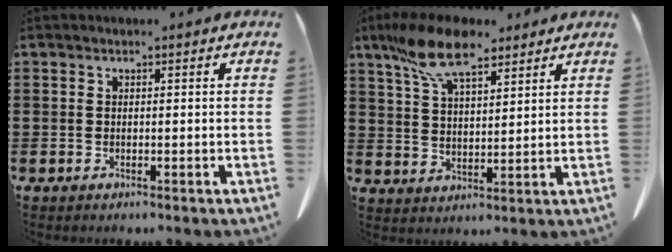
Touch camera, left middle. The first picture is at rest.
{"total": 10.6, "force": [7.6, 3.8, 6.4], "torque": [-0.145, -0.008, 0.143]}